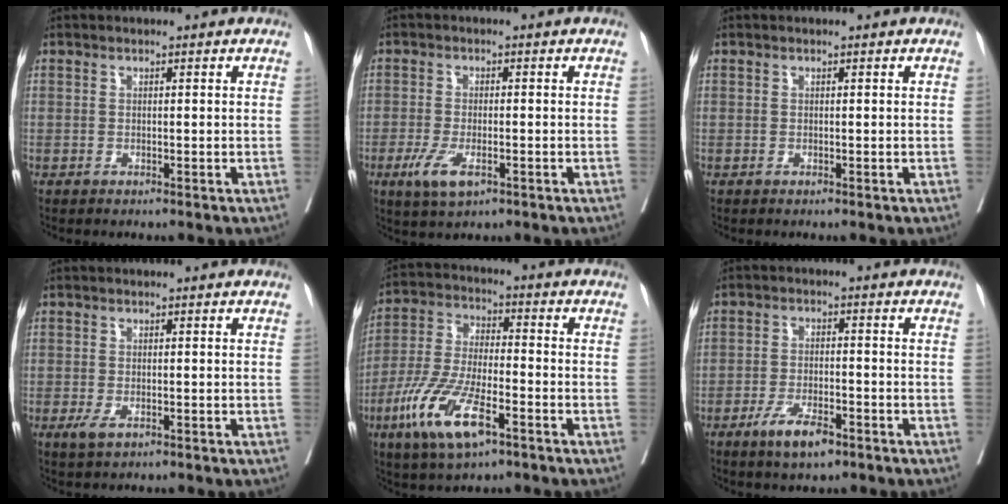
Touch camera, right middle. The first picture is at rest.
{"total": 5.1, "force": [-2.4, 1.8, 4.2], "torque": [-0.085, -0.009, -0.037]}
{"total": 0.0}
{"total": 2.2, "force": [-0.9, 0.9, 1.7], "torque": [-0.035, -0.003, -0.012]}
{"total": 12.8, "force": [-6.3, 3.6, 10.6], "torque": [-0.222, -0.015, -0.116]}
{"total": 6.0, "force": [-3.7, 1.7, 4.4], "torque": [-0.086, -0.006, -0.061]}